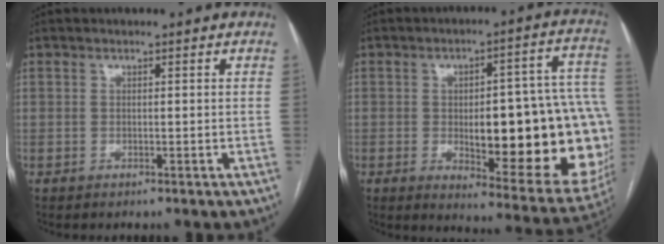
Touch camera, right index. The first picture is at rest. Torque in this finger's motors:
{"motor_torque": [1.94, -0.19, 1.05, 0.19]}